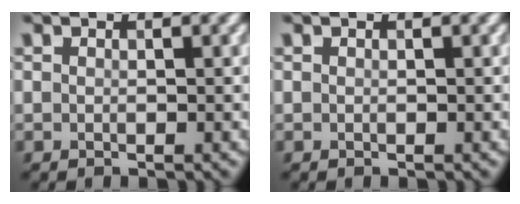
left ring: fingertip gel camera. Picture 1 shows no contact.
{"total": 0.0}